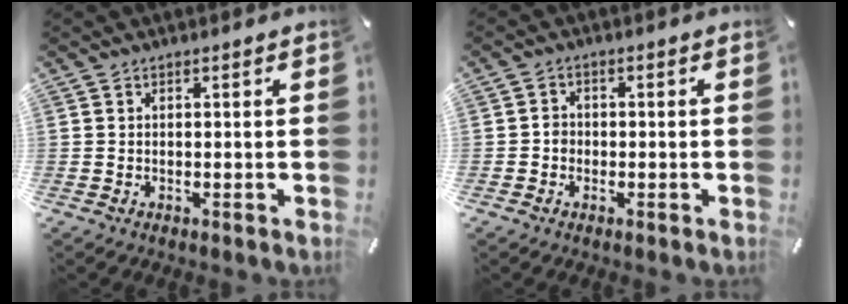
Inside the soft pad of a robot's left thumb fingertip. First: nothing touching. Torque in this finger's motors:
{"motor_torque": [-0.21, -0.25, 0.06, -0.10, -0.02]}